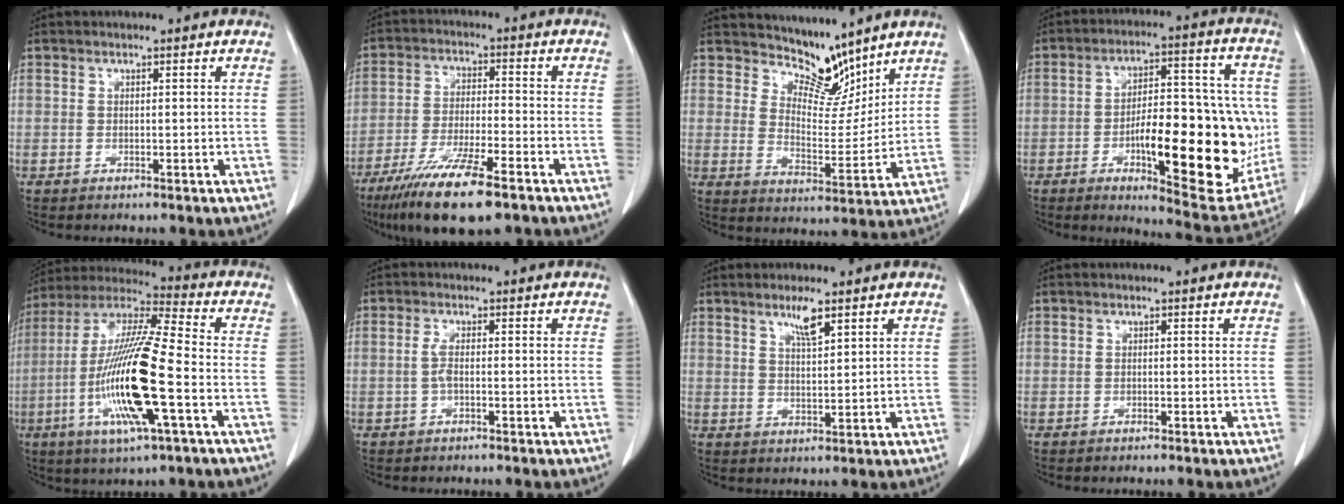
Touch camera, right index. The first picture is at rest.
{"total": 13.0, "force": [-8.7, 2.0, 9.5], "torque": [-0.173, -0.031, -0.147]}
{"total": 7.5, "force": [6.9, 2.6, 1.6], "torque": [-0.022, -0.011, 0.127]}
{"total": 22.0, "force": [-4.2, 6.6, 20.6], "torque": [-0.244, 0.015, -0.043]}
{"total": 18.3, "force": [-4.7, 1.4, 17.6], "torque": [-0.363, -0.015, -0.091]}
{"total": 1.7, "force": [-0.3, 0.2, 1.7], "torque": [-0.036, 0.001, -0.008]}
{"total": 3.8, "force": [2.6, 0.3, 2.7], "torque": [-0.050, -0.004, 0.048]}
{"total": 0.0}